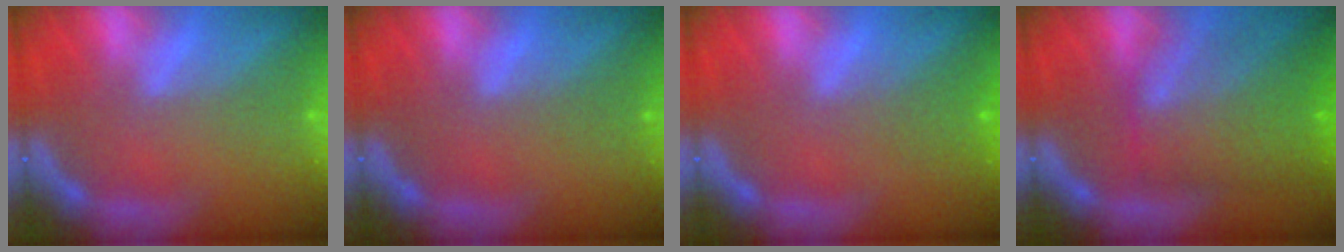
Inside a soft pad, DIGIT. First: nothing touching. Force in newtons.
{"total": 0.0}
{"total": 2.0}
{"total": 8.6}